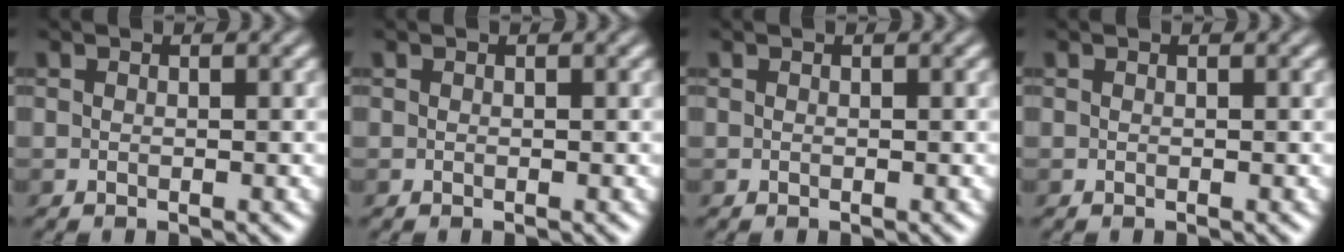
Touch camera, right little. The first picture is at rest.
{"total": 0.0}
{"total": 0.0}
{"total": 0.0}